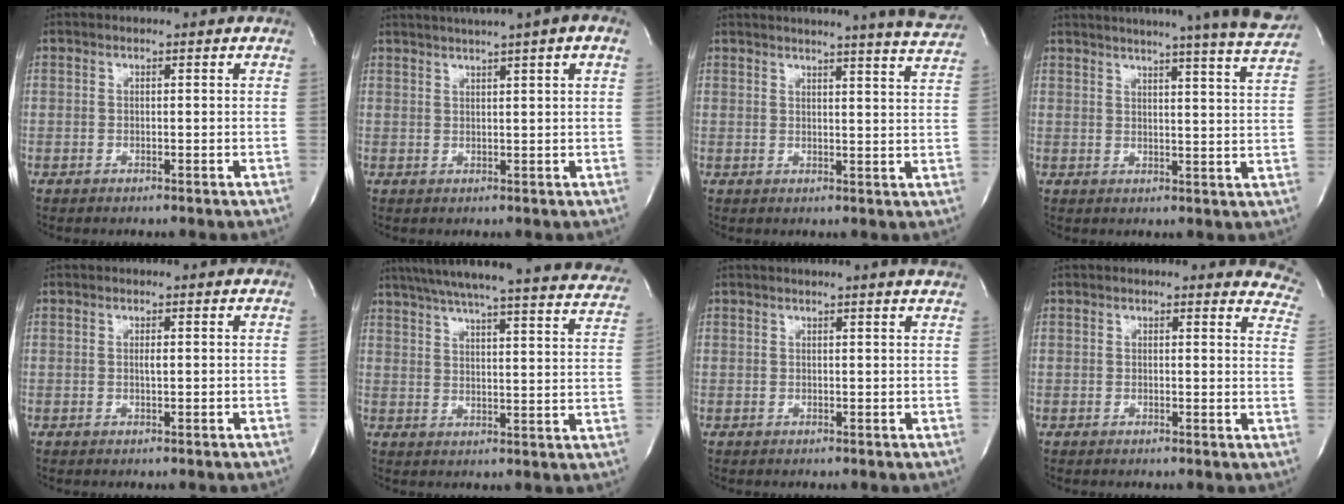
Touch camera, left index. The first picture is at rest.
{"total": 10.3, "force": [7.2, 0.0, 7.3], "torque": [-0.119, 0.036, 0.089]}
{"total": 17.9, "force": [16.7, -0.4, 6.4], "torque": [-0.093, -0.053, 0.188]}
{"total": 23.3, "force": [21.0, -0.6, 10.1], "torque": [-0.156, -0.054, 0.249]}
{"total": 0.7, "force": [0.1, 0.1, 0.7], "torque": [-0.017, -0.002, 0.001]}
{"total": 32.6, "force": [29.4, 2.8, 13.8], "torque": [-0.218, -0.060, 0.354]}
{"total": 4.8, "force": [4.3, -0.7, 2.0], "torque": [-0.026, 0.009, 0.038]}
{"total": 7.8, "force": [7.3, 2.2, 1.7], "torque": [0.016, -0.027, 0.040]}